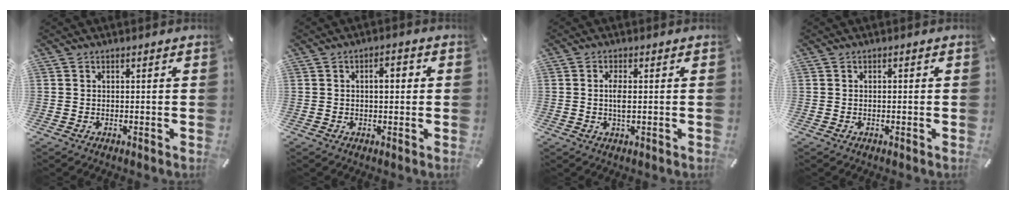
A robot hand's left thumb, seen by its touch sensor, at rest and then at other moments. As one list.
[{"total": 4.1, "force": [0.4, 2.1, 3.5], "torque": [-0.045, 0.003, -0.003]}, {"total": 3.3, "force": [0.1, 1.0, 3.1], "torque": [-0.074, -0.005, -0.006]}, {"total": 1.0, "force": [-0.6, 0.6, 0.6], "torque": [-0.012, 0.003, -0.012]}]